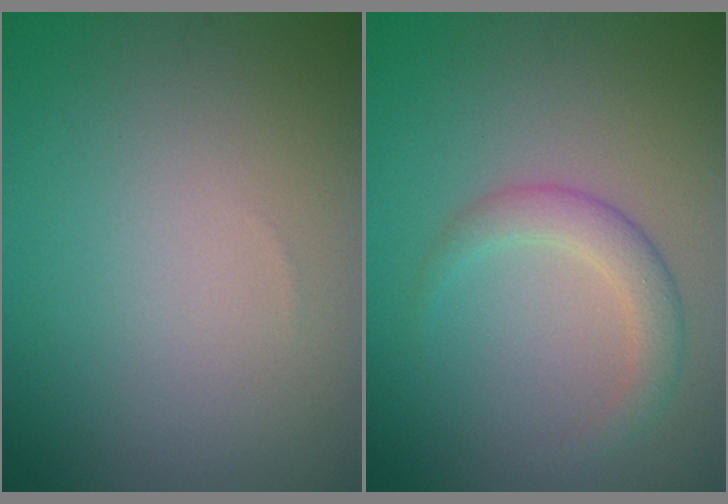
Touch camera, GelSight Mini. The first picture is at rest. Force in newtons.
{"total": 2.8, "press": 2.8, "slide": 0.1}